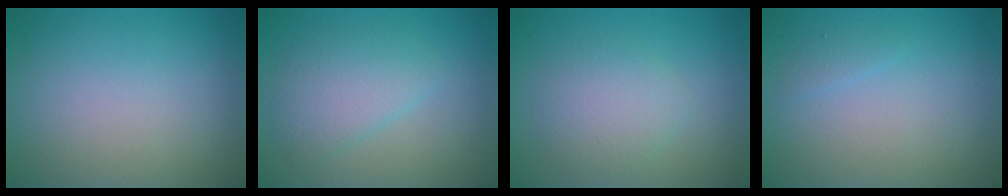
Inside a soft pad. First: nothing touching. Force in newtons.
{"total": 3.5, "press": 3.5, "slide": 0.1}
{"total": 3.0, "press": 3.0, "slide": 0.1}
{"total": 0.7, "press": 0.7, "slide": 0.1}